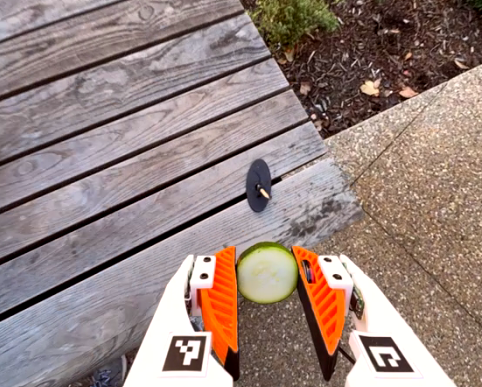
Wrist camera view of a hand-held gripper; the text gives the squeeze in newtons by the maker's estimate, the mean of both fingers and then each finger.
{"total": 8.9, "left": 8.7, "right": 9.1}